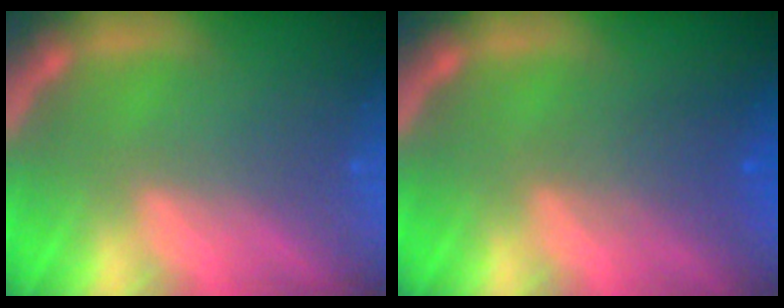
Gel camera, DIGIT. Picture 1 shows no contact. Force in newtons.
{"total": 2.5}